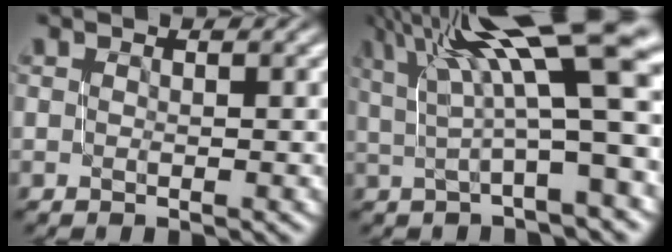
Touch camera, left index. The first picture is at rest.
{"total": 12.3, "force": [4.3, 2.4, 11.2], "torque": [-0.163, 0.020, 0.074]}